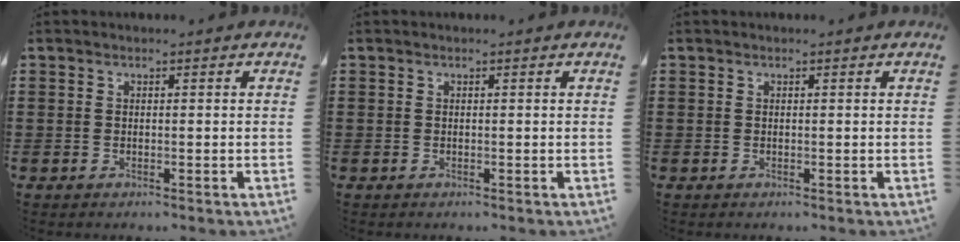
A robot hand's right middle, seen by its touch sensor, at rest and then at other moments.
{"total": 0.0}
{"total": 0.0}